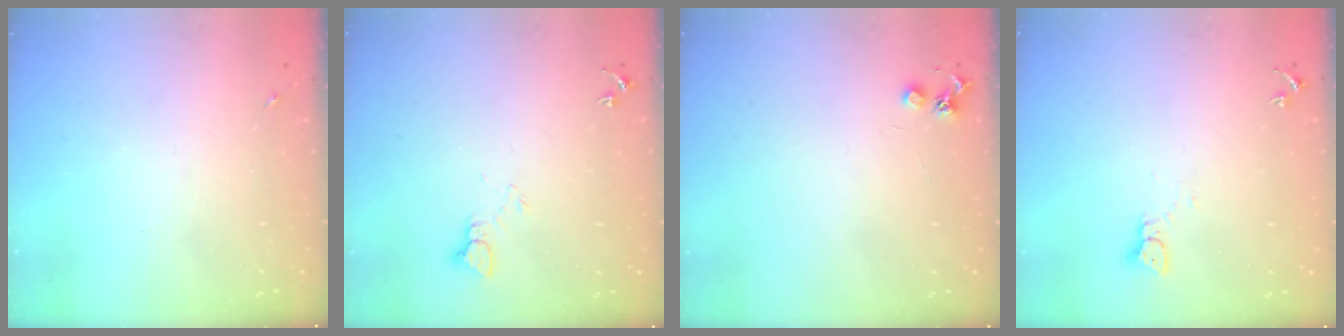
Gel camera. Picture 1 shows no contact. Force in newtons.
{"total": 4.2, "press": 4.1, "slide": 0.4}
{"total": 4.1, "press": 4.1, "slide": 0.5}
{"total": 3.2, "press": 3.2, "slide": 0.1}